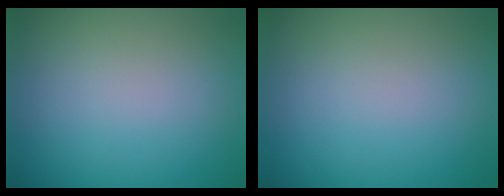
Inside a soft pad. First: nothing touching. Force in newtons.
{"total": 0.0}